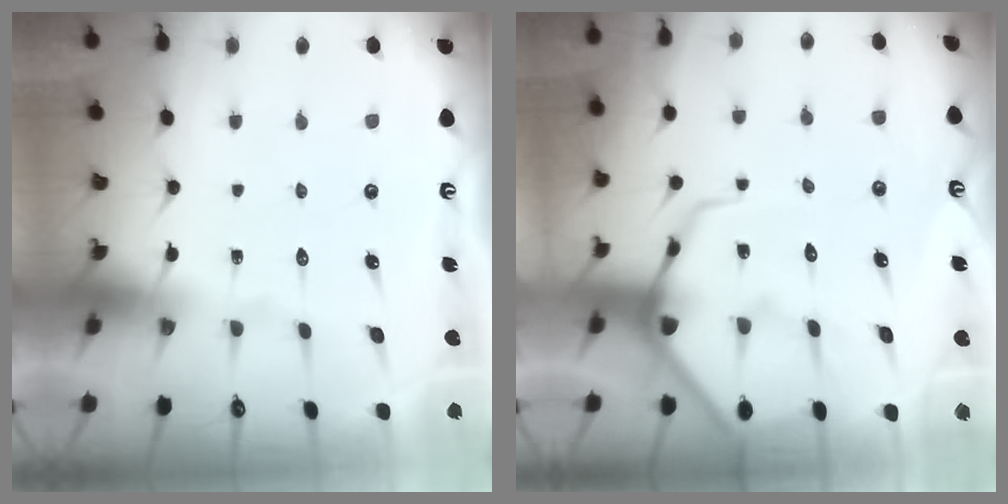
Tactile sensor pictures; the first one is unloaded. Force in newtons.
{"total": 9.4, "press": 9.3, "slide": 0.9}